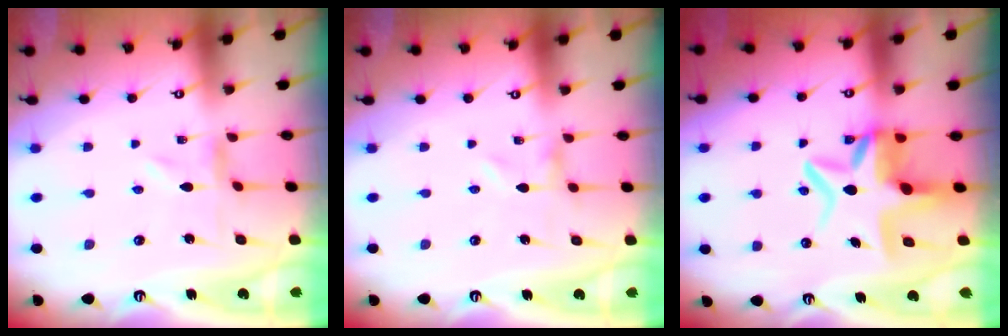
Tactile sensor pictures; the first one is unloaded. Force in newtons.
{"total": 0.0}
{"total": 10.3, "press": 9.8, "slide": 3.3}